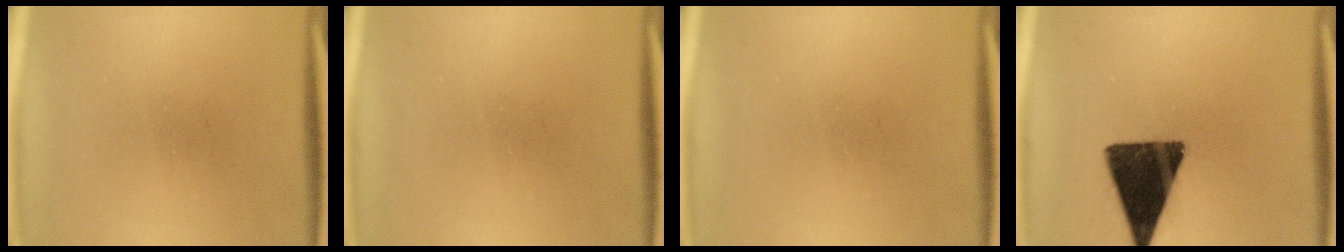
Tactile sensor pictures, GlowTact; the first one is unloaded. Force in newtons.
{"total": 0.0}
{"total": 0.0}
{"total": 15.9}